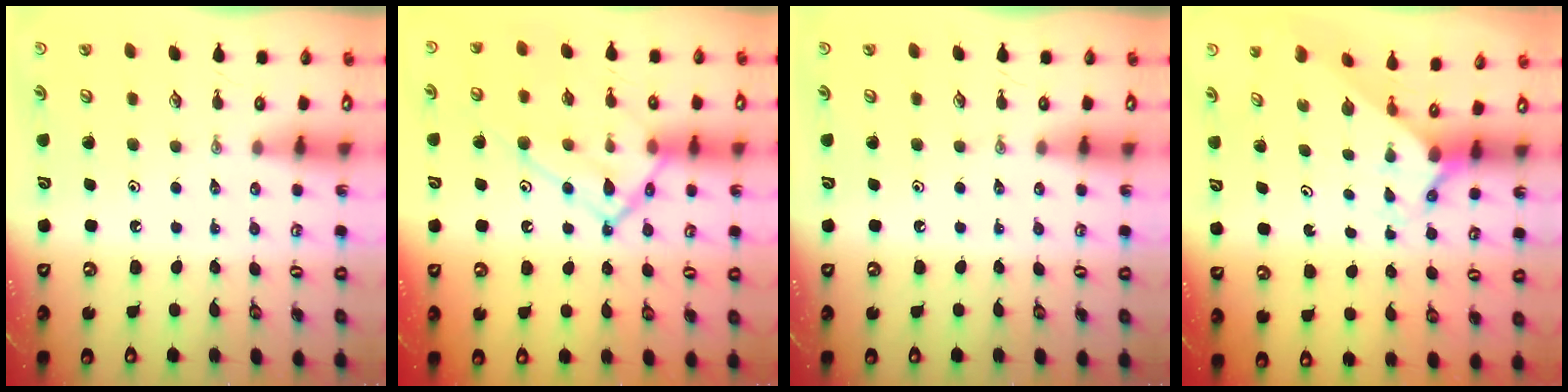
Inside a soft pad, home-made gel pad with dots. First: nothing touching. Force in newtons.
{"total": 15.6, "press": 15.5, "slide": 1.3}
{"total": 0.0}
{"total": 1.7, "press": 1.7, "slide": 0.2}